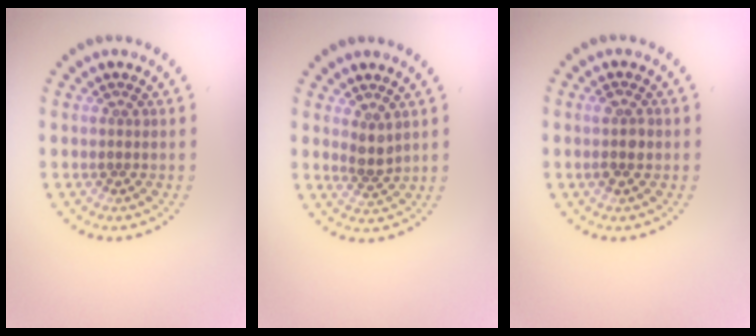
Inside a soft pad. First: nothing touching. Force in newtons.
{"total": 1.7, "press": 1.4, "slide": 1.0}
{"total": 1.5, "press": 1.5, "slide": 0.3}